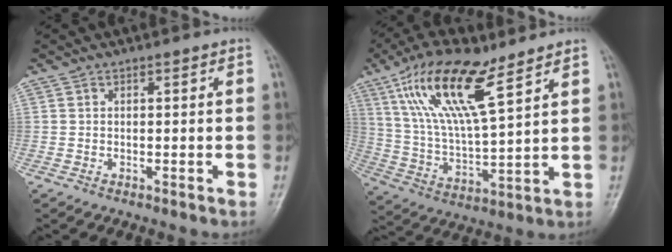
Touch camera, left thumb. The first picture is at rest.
{"total": 17.0, "force": [9.6, 5.1, 13.1], "torque": [-0.246, -0.030, 0.188]}